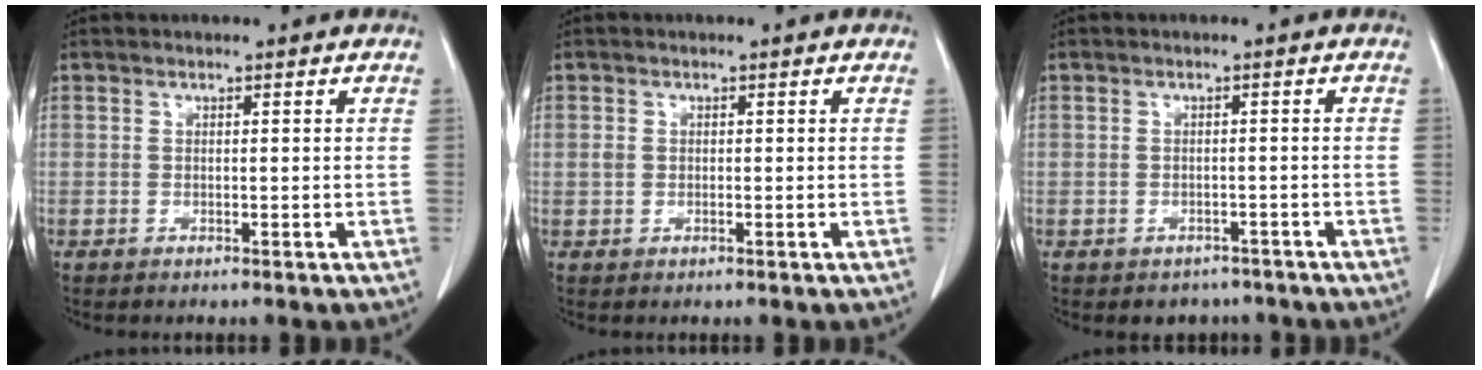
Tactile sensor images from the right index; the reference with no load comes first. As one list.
[{"total": 1.0, "force": [0.1, 0.8, 0.5], "torque": [-0.012, 0.006, 0.003]}, {"total": 3.3, "force": [-2.4, 2.2, 0.2], "torque": [-0.001, 0.012, -0.031]}]